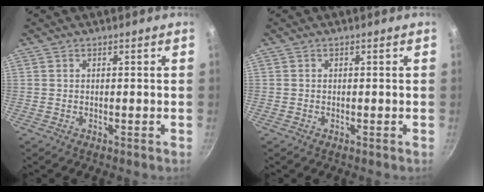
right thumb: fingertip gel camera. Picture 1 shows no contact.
{"total": 0.0}